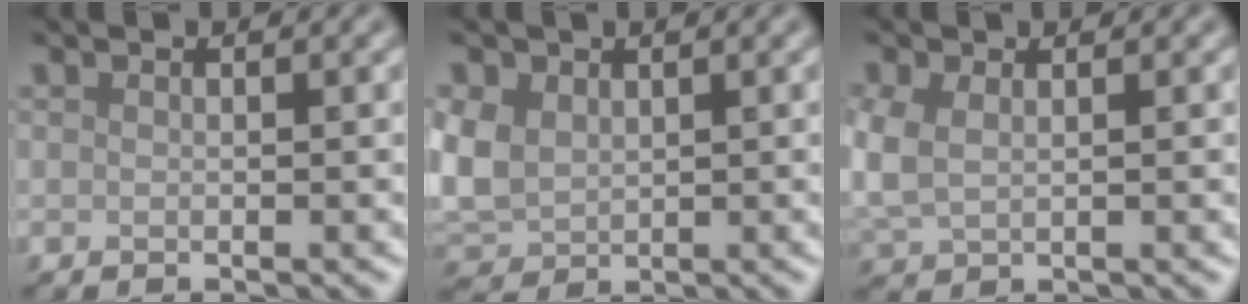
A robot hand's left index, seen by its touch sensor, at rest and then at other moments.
{"total": 3.9, "force": [0.8, 3.0, 2.4], "torque": [-0.083, 0.001, 0.021]}
{"total": 3.3, "force": [0.4, 2.2, 2.4], "torque": [-0.080, -0.005, 0.017]}